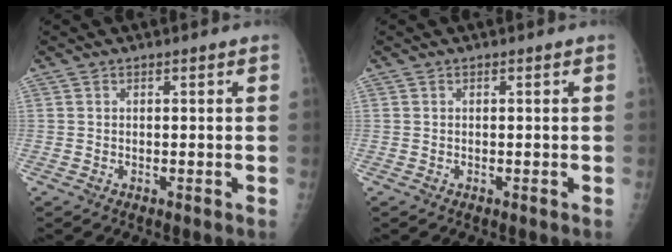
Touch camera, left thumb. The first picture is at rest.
{"total": 0.0}